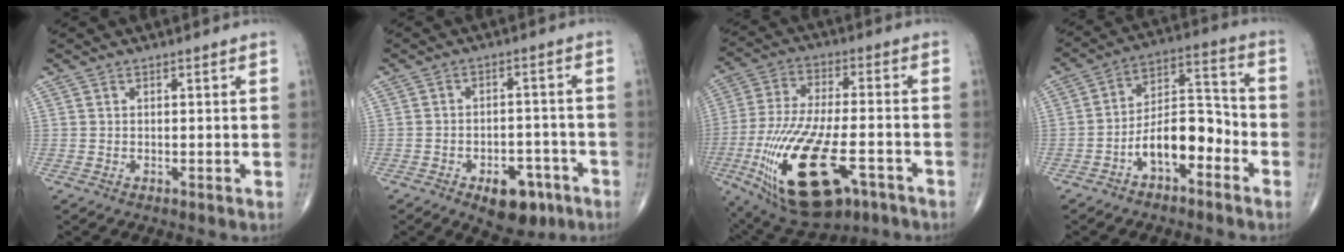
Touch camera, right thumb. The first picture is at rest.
{"total": 9.1, "force": [-4.9, 5.2, 5.7], "torque": [-0.055, 0.030, -0.062]}
{"total": 24.8, "force": [-9.8, 10.5, 20.2], "torque": [-0.444, -0.003, -0.157]}
{"total": 11.1, "force": [-4.9, 5.6, 8.2], "torque": [-0.119, 0.059, -0.088]}